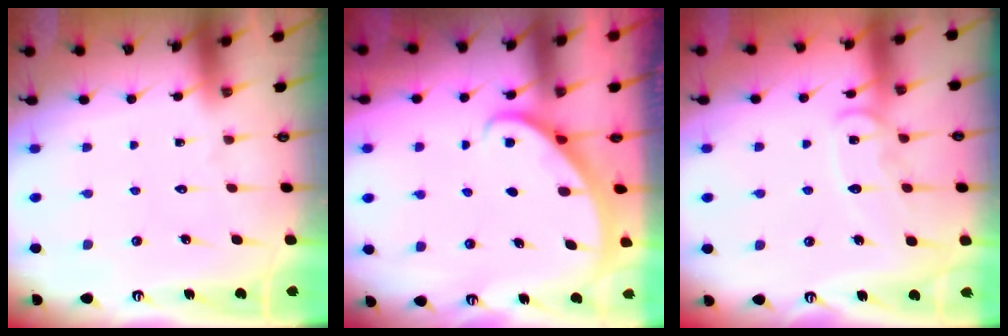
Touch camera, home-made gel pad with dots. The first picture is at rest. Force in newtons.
{"total": 2.3, "press": 2.3, "slide": 0.2}
{"total": 10.7, "press": 10.6, "slide": 1.0}